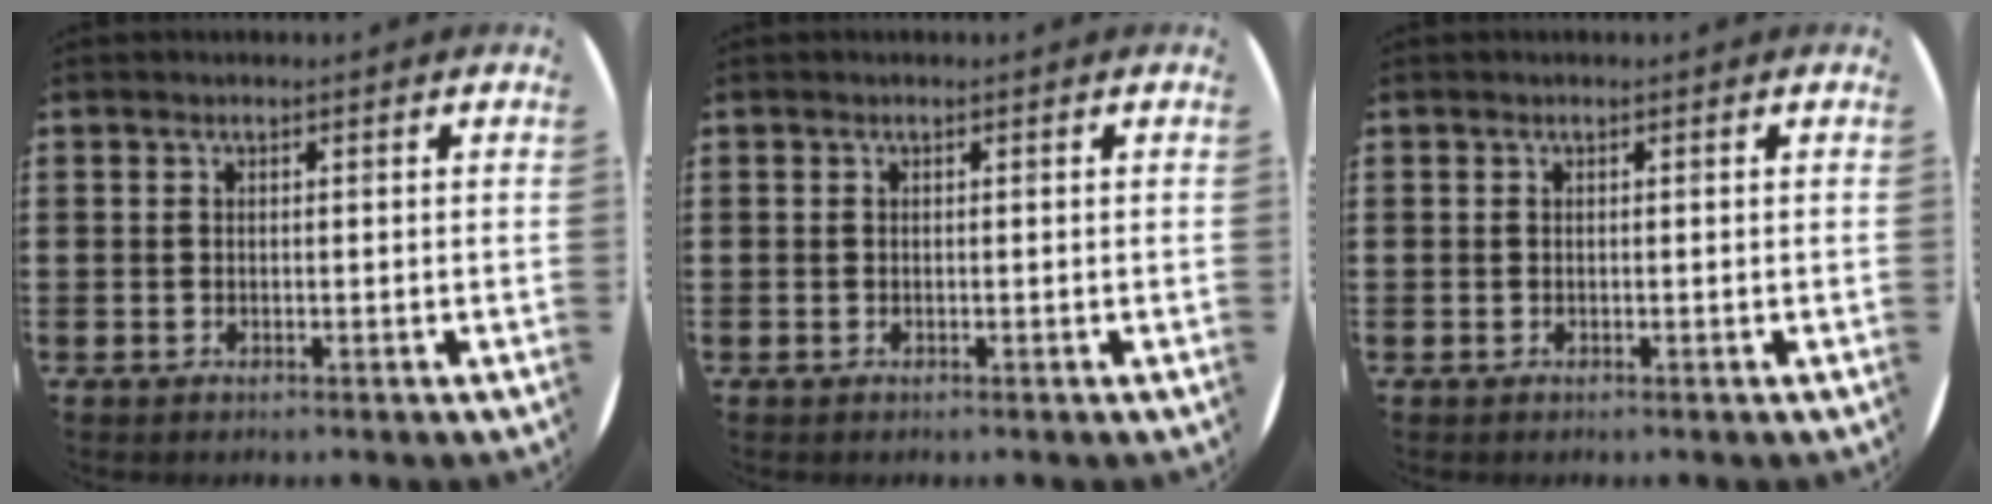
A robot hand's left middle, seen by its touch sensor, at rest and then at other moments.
{"total": 0.0}
{"total": 0.0}